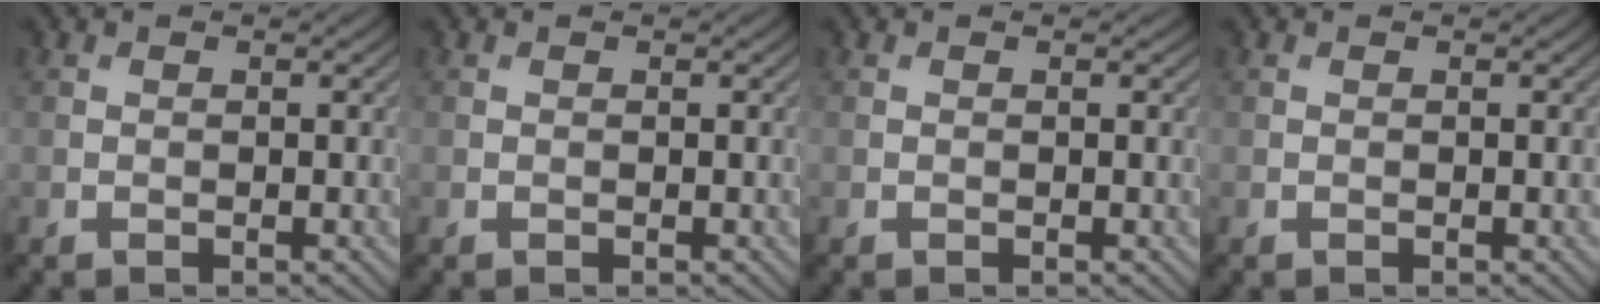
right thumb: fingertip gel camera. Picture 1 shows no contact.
{"total": 0.0}
{"total": 0.0}
{"total": 0.0}